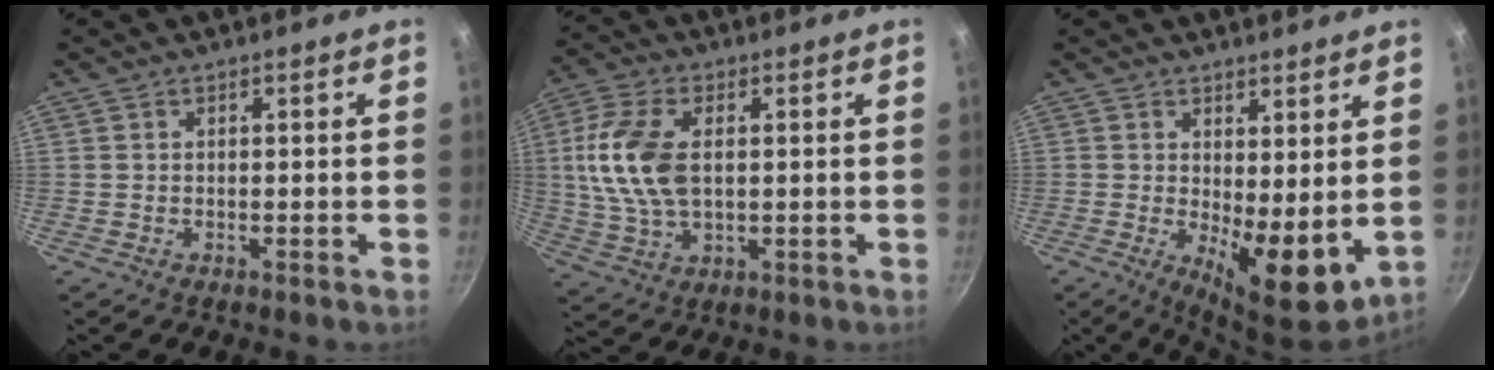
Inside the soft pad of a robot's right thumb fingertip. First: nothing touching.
{"total": 13.3, "force": [1.6, 7.7, 10.7], "torque": [-0.214, 0.004, 0.029]}
{"total": 9.4, "force": [1.0, 3.8, 8.5], "torque": [-0.104, -0.024, 0.024]}